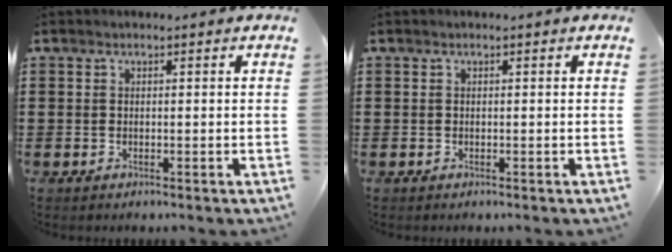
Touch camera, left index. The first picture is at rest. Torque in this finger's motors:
{"motor_torque": [0.00, 0.00, 0.00, 0.00]}